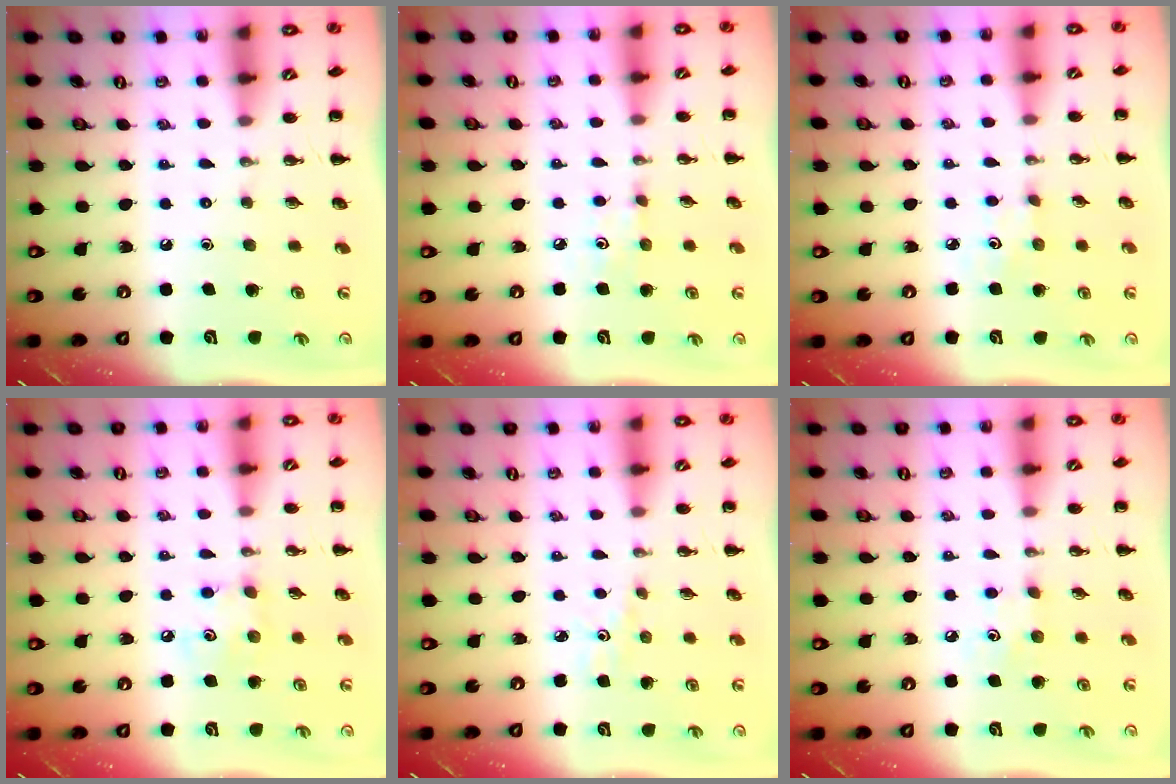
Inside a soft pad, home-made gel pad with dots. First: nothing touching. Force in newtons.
{"total": 3.7, "press": 3.6, "slide": 1.1}
{"total": 2.6, "press": 2.5, "slide": 0.7}
{"total": 6.0, "press": 5.9, "slide": 1.0}
{"total": 2.0, "press": 1.9, "slide": 0.7}
{"total": 3.7, "press": 3.6, "slide": 0.9}